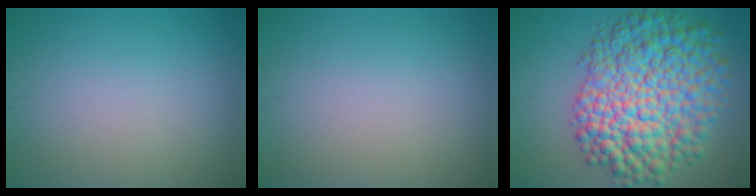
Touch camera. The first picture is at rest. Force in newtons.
{"total": 0.0}
{"total": 12.2, "press": 12.2, "slide": 0.3}